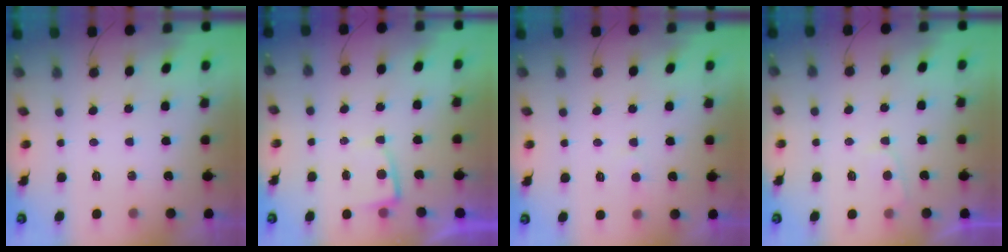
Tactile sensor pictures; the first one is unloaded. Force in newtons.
{"total": 2.2, "press": 2.2, "slide": 0.4}
{"total": 2.6, "press": 2.6, "slide": 0.4}
{"total": 2.9, "press": 2.9, "slide": 0.4}